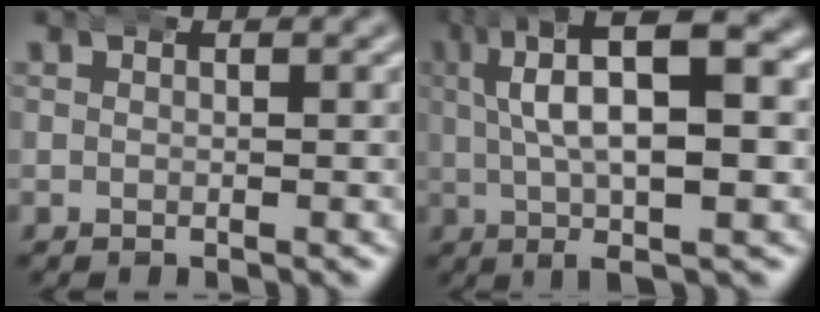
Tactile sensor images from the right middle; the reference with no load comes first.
{"total": 10.9, "force": [2.1, 4.3, 9.8], "torque": [-0.137, 0.016, 0.026]}